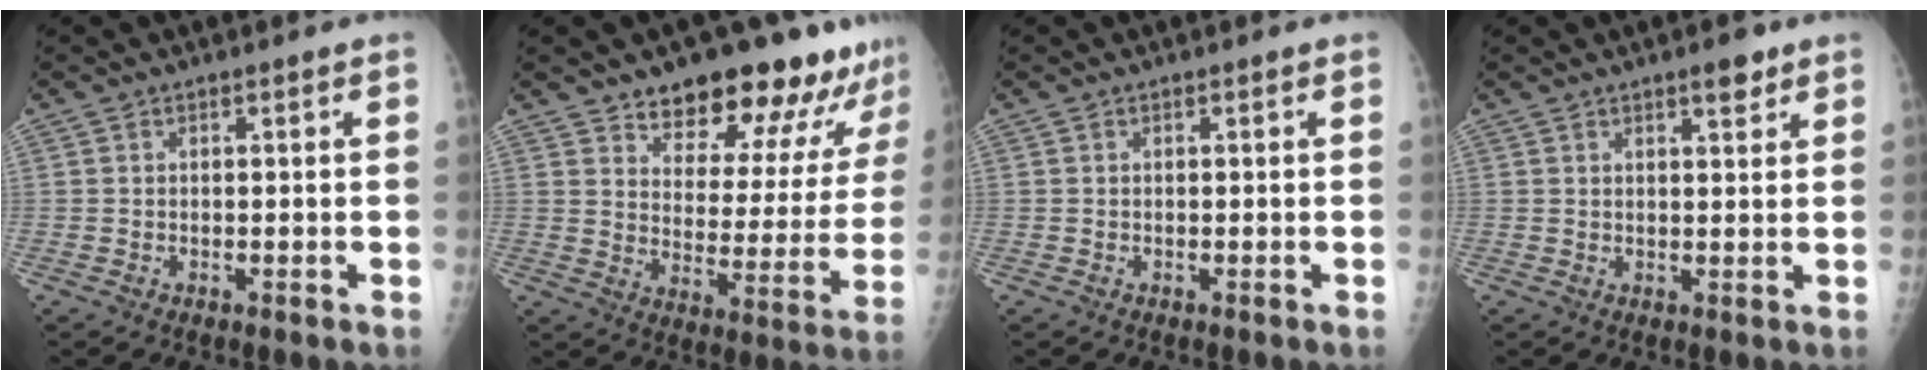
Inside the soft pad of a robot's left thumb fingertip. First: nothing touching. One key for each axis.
{"total": 18.5, "fx": 15.2, "fy": 6.7, "fz": 8.0, "tx": -0.055, "ty": -0.098, "tz": 0.204}
{"total": 0.0}
{"total": 3.2, "fx": 2.1, "fy": 1.0, "fz": 2.1, "tx": -0.022, "ty": -0.011, "tz": 0.029}